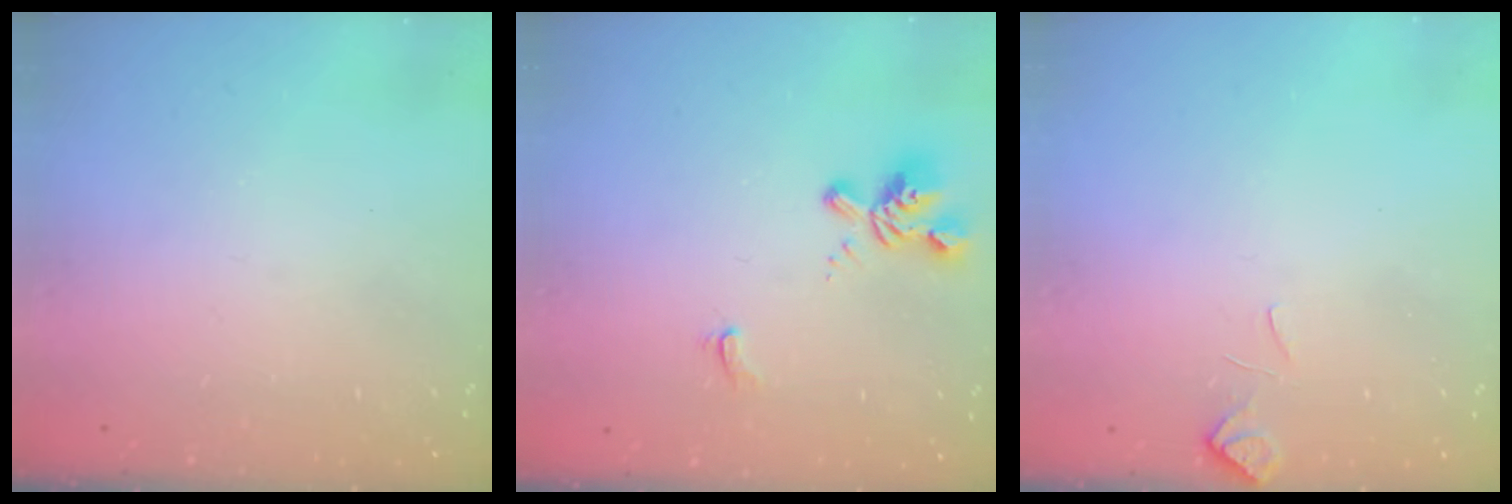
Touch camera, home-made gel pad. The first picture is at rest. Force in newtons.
{"total": 1.6, "press": 1.1, "slide": 1.2}
{"total": 3.5, "press": 3.4, "slide": 0.8}